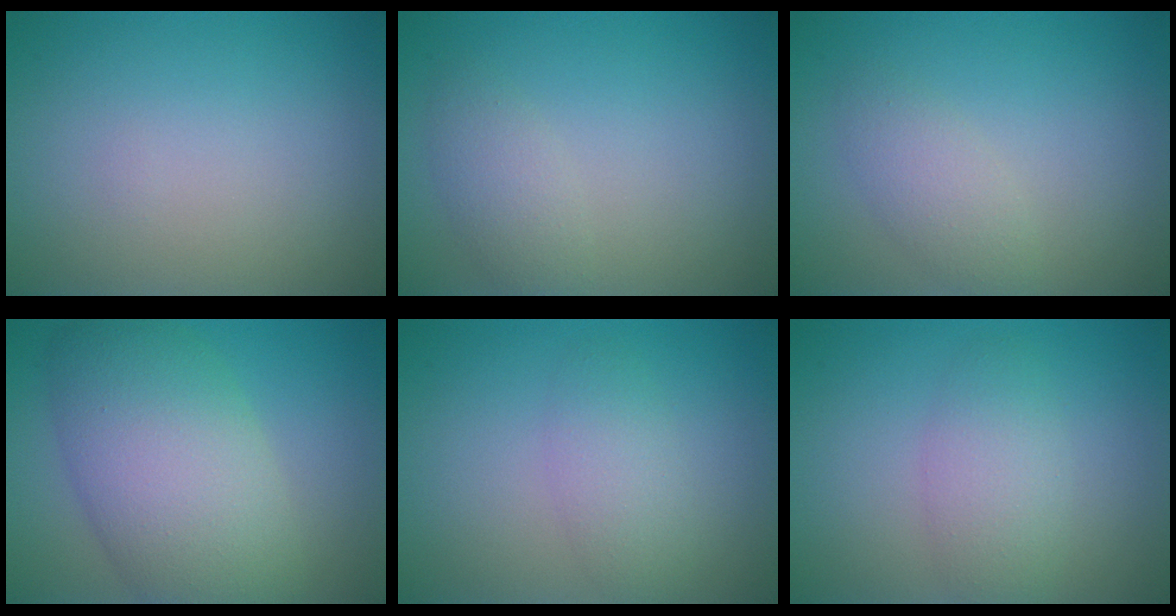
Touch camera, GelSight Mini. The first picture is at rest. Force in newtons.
{"total": 1.9, "press": 1.9, "slide": 0.1}
{"total": 2.1, "press": 2.1, "slide": 0.0}
{"total": 9.6, "press": 9.6, "slide": 0.7}
{"total": 2.4, "press": 2.4, "slide": 0.1}
{"total": 3.2, "press": 3.2, "slide": 0.1}